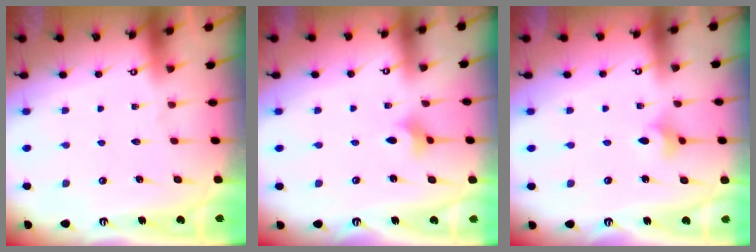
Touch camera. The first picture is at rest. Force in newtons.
{"total": 2.2, "press": 2.2, "slide": 0.5}
{"total": 3.6, "press": 3.5, "slide": 0.6}